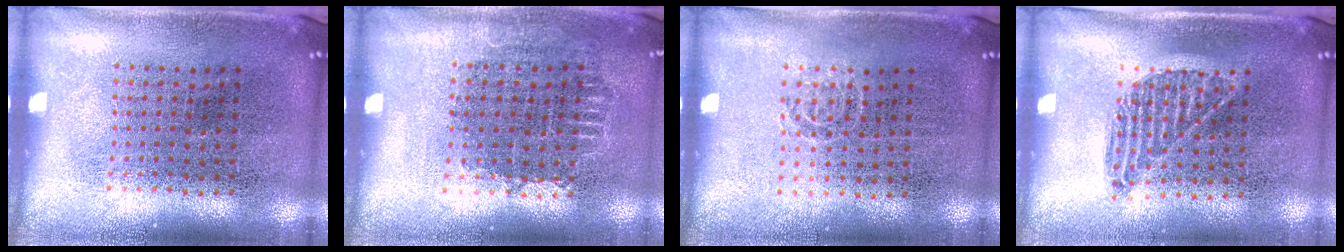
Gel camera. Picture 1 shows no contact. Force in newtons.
{"total": 0.8, "press": 0.7, "slide": 0.3}
{"total": 0.5, "press": 0.4, "slide": 0.3}
{"total": 0.9, "press": 0.8, "slide": 0.5}